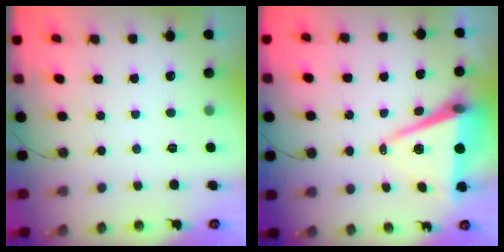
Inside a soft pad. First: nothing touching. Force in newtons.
{"total": 10.2, "press": 9.4, "slide": 4.1}